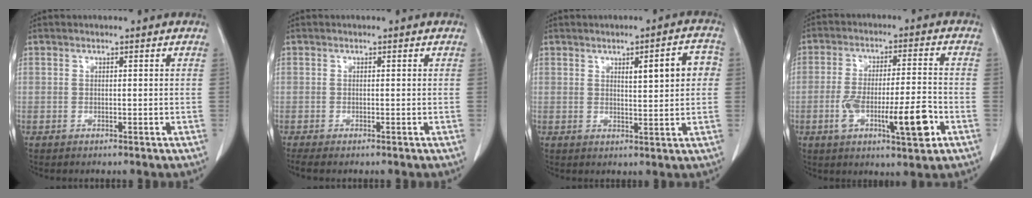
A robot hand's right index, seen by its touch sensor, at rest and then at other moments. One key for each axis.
{"total": 1.7, "fx": -1.5, "fy": 0.1, "fz": 0.9, "tx": -0.014, "ty": -0.005, "tz": -0.023}
{"total": 6.4, "fx": 1.5, "fy": 1.3, "fz": 6.1, "tx": -0.084, "ty": 0.014, "tz": 0.022}
{"total": 11.3, "fx": -3.9, "fy": 1.9, "fz": 10.4, "tx": -0.178, "ty": 0.002, "tz": -0.059}